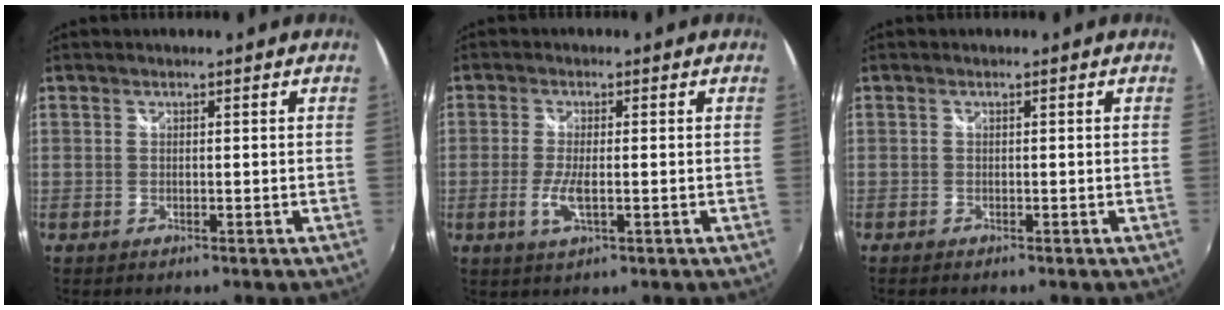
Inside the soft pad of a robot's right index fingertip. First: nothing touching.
{"total": 4.5, "force": [-1.1, 1.0, 4.2], "torque": [-0.092, -0.008, -0.022]}
{"total": 0.8, "force": [-0.7, 0.2, 0.3], "torque": [-0.010, -0.005, -0.014]}